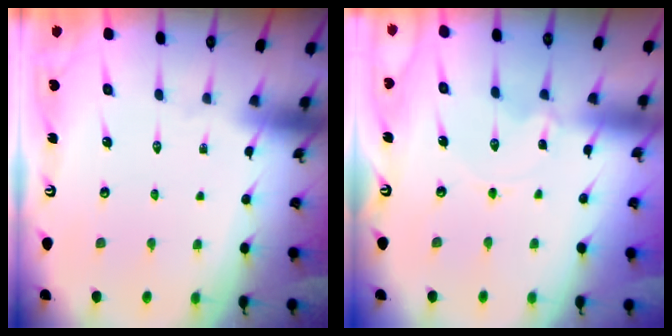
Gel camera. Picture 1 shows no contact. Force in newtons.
{"total": 0.0}